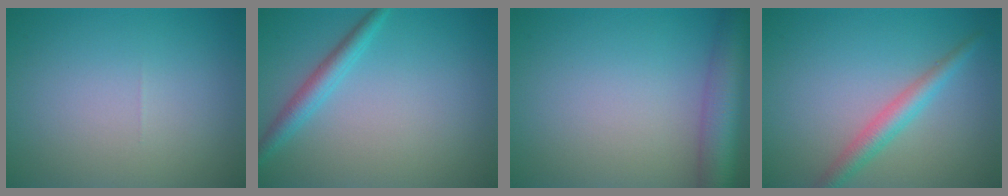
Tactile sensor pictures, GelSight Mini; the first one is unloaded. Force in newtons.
{"total": 2.4, "press": 2.4, "slide": 0.1}
{"total": 5.9, "press": 5.9, "slide": 0.4}
{"total": 2.8, "press": 2.8, "slide": 0.0}